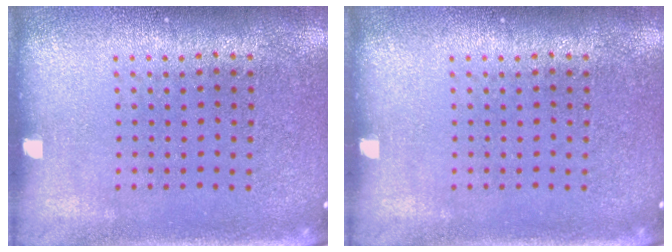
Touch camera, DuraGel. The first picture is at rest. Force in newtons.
{"total": 0.0}